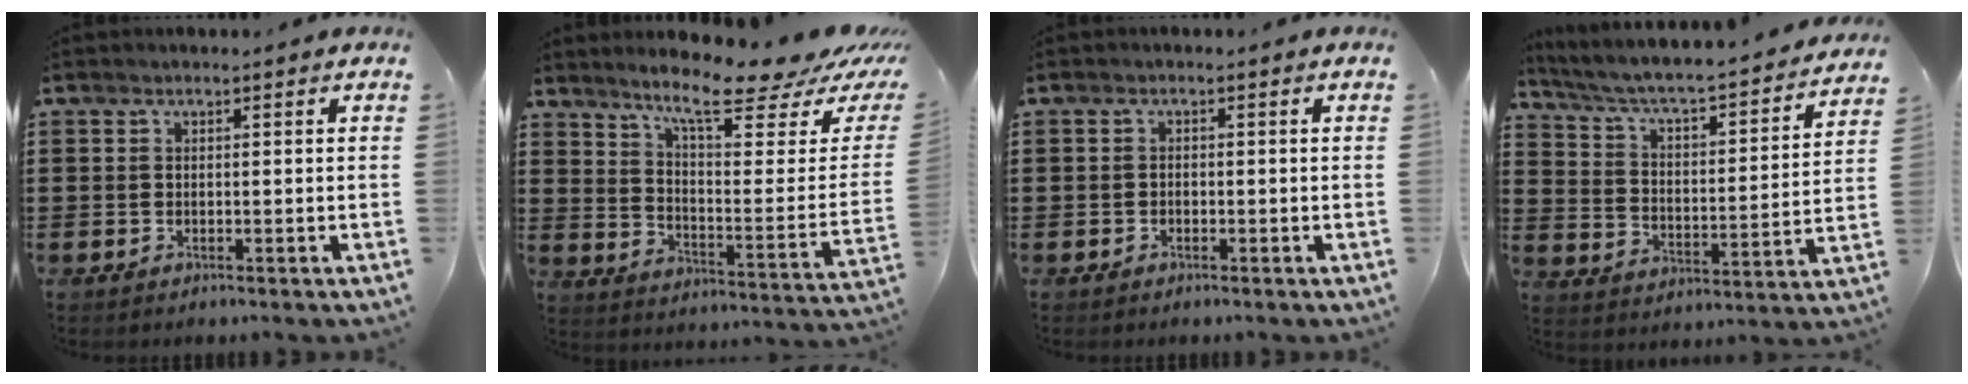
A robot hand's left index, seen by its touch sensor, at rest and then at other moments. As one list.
[{"total": 11.1, "force": [9.0, 1.1, 6.4], "torque": [-0.126, -0.065, 0.146]}, {"total": 0.7, "force": [-0.7, 0.3, 0.1], "torque": [-0.006, 0.000, -0.014]}, {"total": 3.9, "force": [3.4, 0.2, 2.0], "torque": [-0.059, -0.042, 0.045]}]